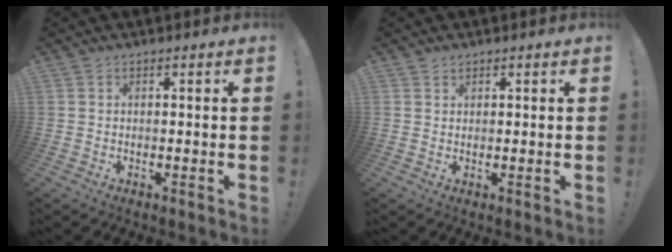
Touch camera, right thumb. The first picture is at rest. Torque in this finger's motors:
{"motor_torque": [-0.17, 0.04, -0.05, -0.02, -0.01]}